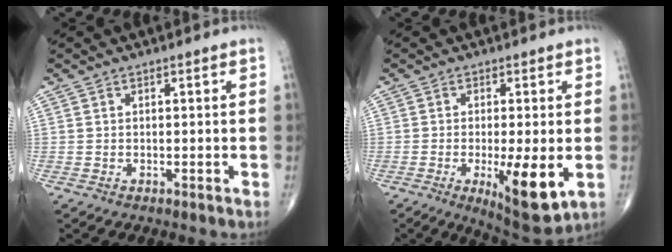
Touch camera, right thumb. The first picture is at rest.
{"total": 10.7, "force": [-2.5, 2.9, 10.0], "torque": [-0.149, -0.025, -0.031]}